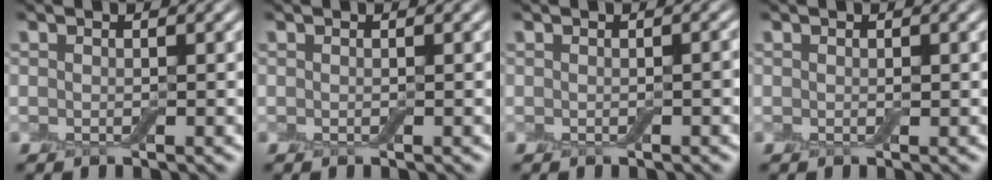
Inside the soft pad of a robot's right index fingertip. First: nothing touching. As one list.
[{"total": 0.0}, {"total": 0.5, "force": [-0.2, 0.1, 0.5], "torque": [-0.008, 0.004, 0.000]}, {"total": 0.0}]